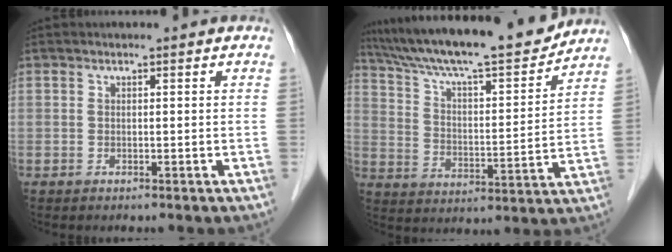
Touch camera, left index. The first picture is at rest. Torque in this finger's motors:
{"motor_torque": [-0.07, -0.41, 0.63, 0.14]}